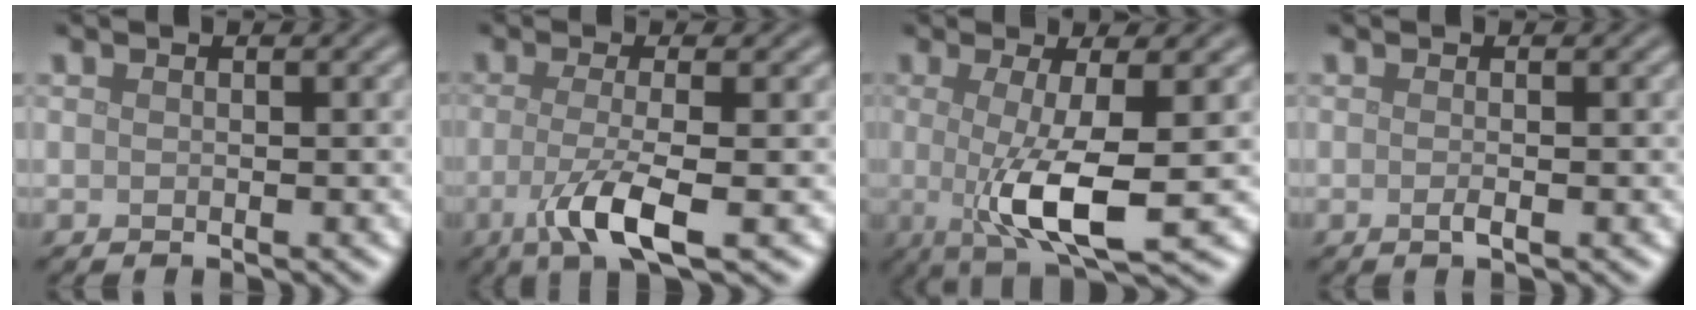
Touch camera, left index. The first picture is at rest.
{"total": 4.9, "force": [-1.5, 1.1, 4.5], "torque": [-0.086, -0.008, -0.036]}
{"total": 6.9, "force": [-0.6, 1.6, 6.7], "torque": [-0.113, -0.008, -0.013]}
{"total": 0.8, "force": [-0.3, 0.1, 0.7], "torque": [-0.015, -0.004, -0.006]}